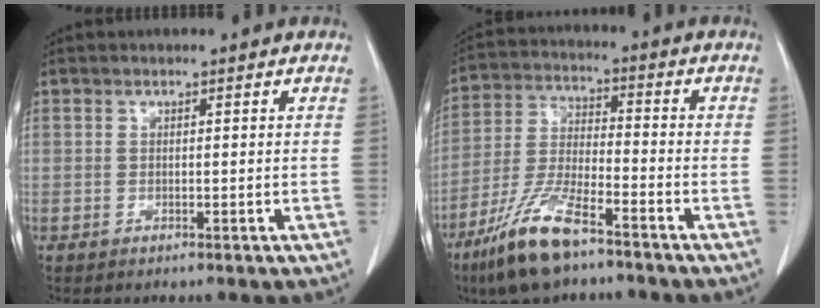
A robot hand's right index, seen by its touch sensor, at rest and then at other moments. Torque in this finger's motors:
{"motor_torque": [1.10, -1.04, 0.25, 0.17]}